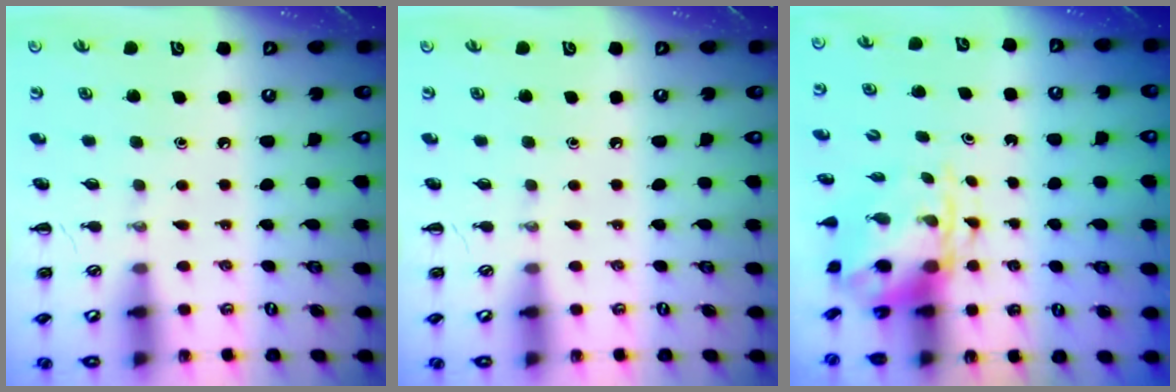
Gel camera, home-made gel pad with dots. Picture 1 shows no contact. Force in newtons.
{"total": 0.0}
{"total": 5.8, "press": 5.7, "slide": 1.1}